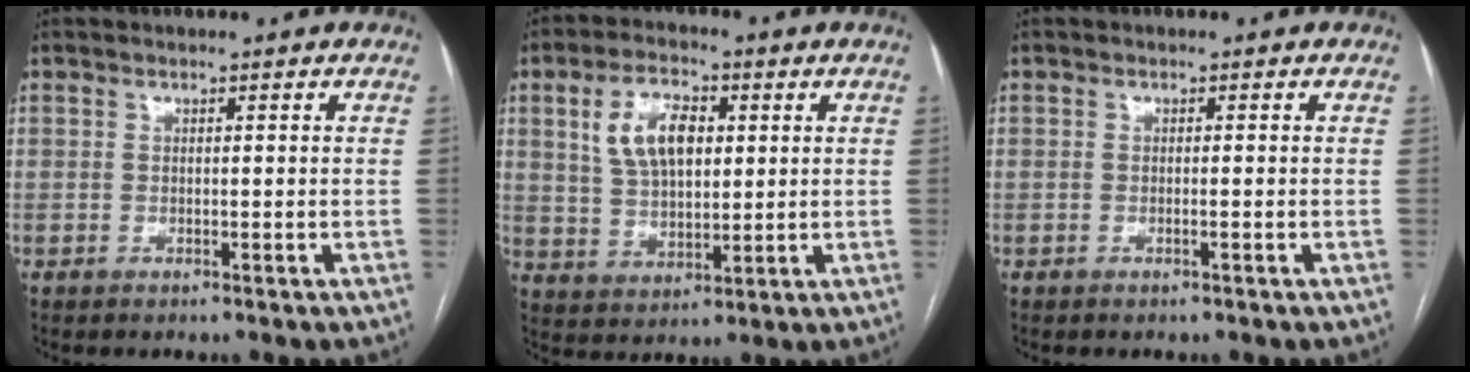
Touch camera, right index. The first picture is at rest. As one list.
[{"total": 9.5, "force": [2.9, 5.2, 7.5], "torque": [-0.148, 0.020, 0.059]}, {"total": 0.7, "force": [-0.4, 0.0, 0.6], "torque": [-0.013, 0.000, -0.005]}]